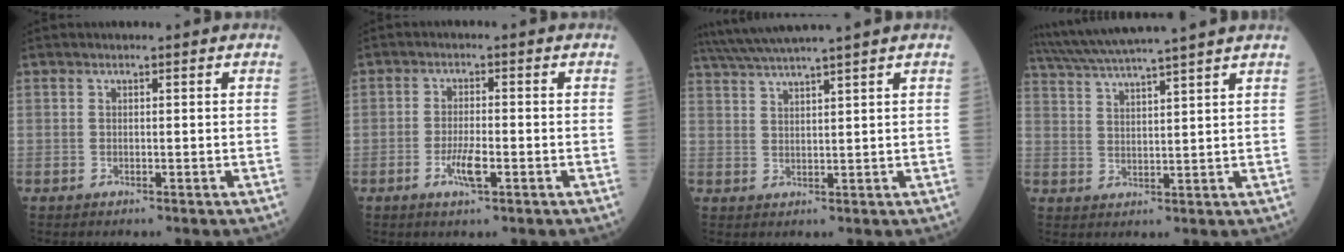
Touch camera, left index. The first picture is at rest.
{"total": 3.6, "force": [-1.5, 0.5, 3.3], "torque": [-0.062, -0.003, -0.027]}
{"total": 8.5, "force": [7.2, -1.9, 4.0], "torque": [-0.070, 0.020, 0.119]}
{"total": 13.0, "force": [11.4, -1.7, 6.1], "torque": [-0.113, 0.013, 0.175]}